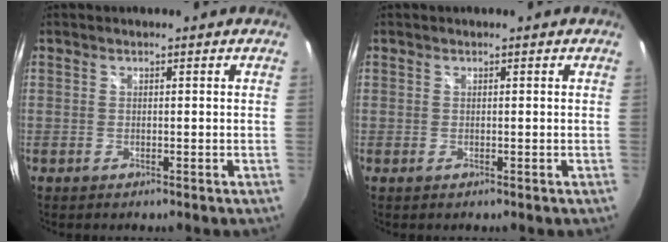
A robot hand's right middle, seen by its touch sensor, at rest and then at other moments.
{"total": 0.0}